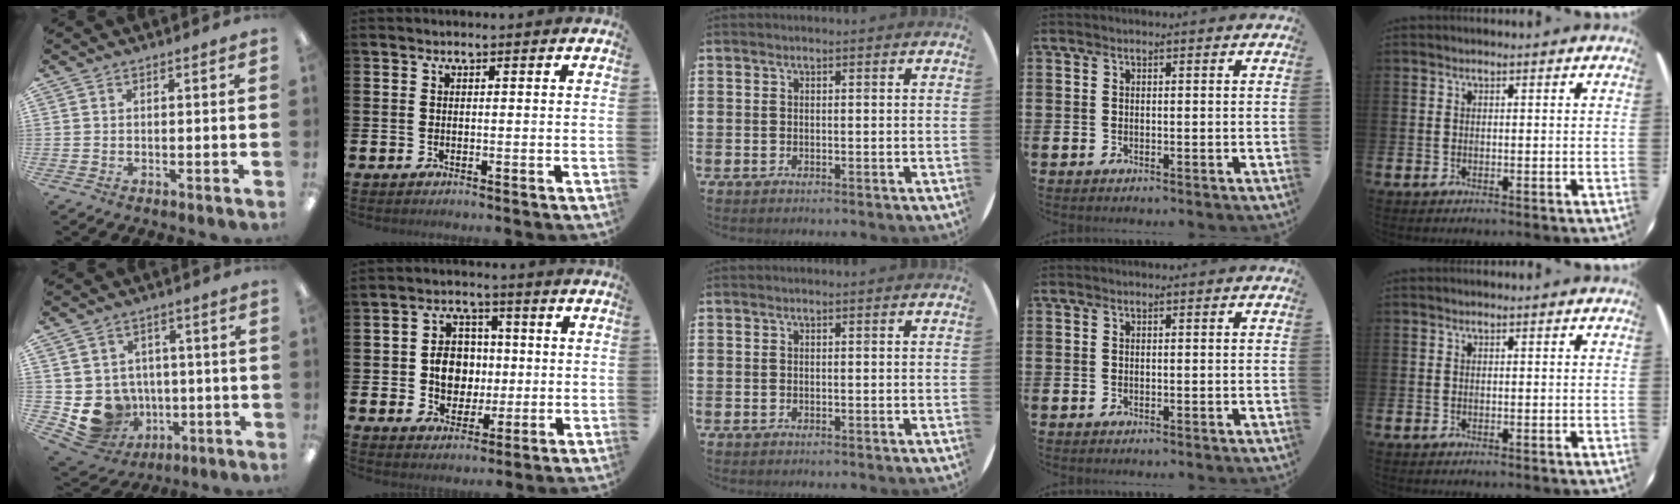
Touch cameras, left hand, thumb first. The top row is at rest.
{"thumb": {"total": 10.0, "force": [-2.0, 9.4, 2.8], "torque": [-0.063, 0.003, -0.022]}, "index": {"total": 6.4, "force": [0.1, 5.5, 3.3], "torque": [-0.063, 0.014, -0.004]}}